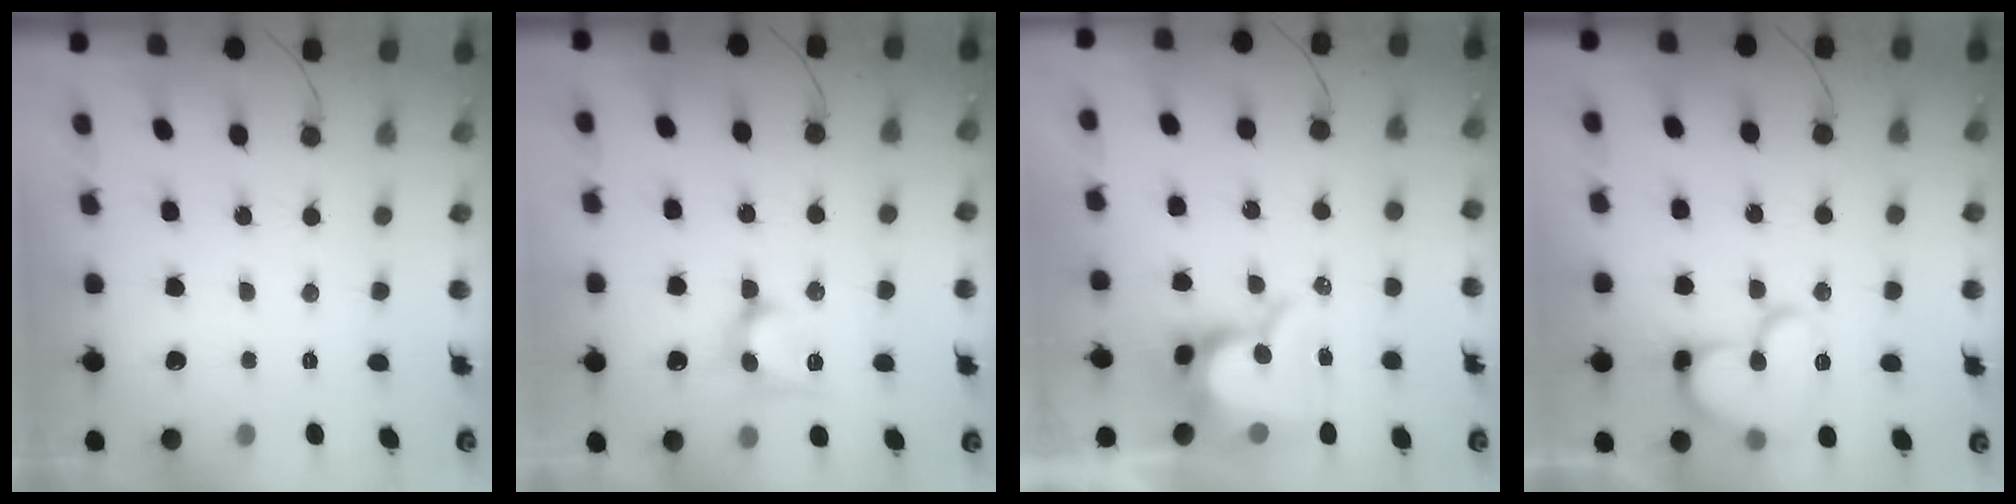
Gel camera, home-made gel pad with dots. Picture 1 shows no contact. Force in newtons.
{"total": 10.1, "press": 10.0, "slide": 0.7}
{"total": 13.2, "press": 13.1, "slide": 1.3}
{"total": 14.8, "press": 14.7, "slide": 1.5}